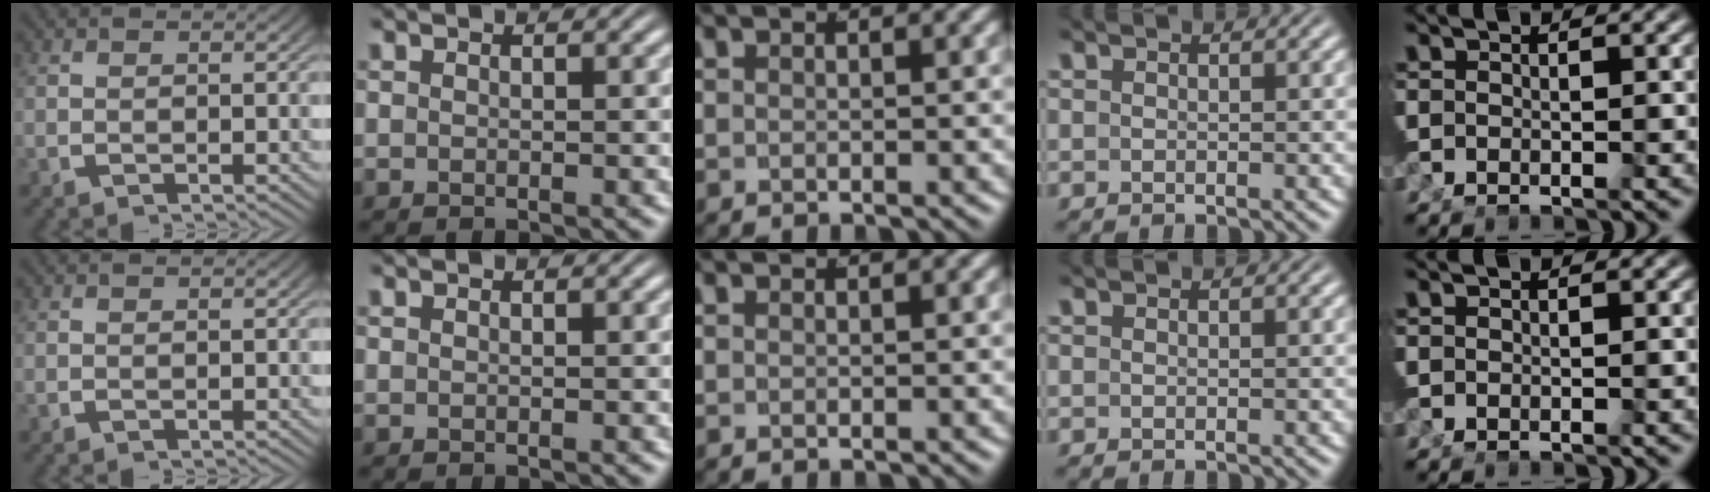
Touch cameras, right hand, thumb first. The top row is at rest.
{}